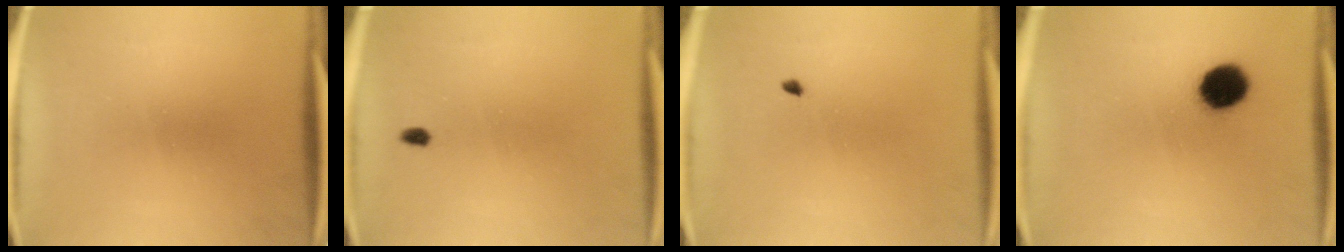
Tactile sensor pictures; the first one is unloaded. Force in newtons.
{"total": 1.1}
{"total": 0.6}
{"total": 8.5}